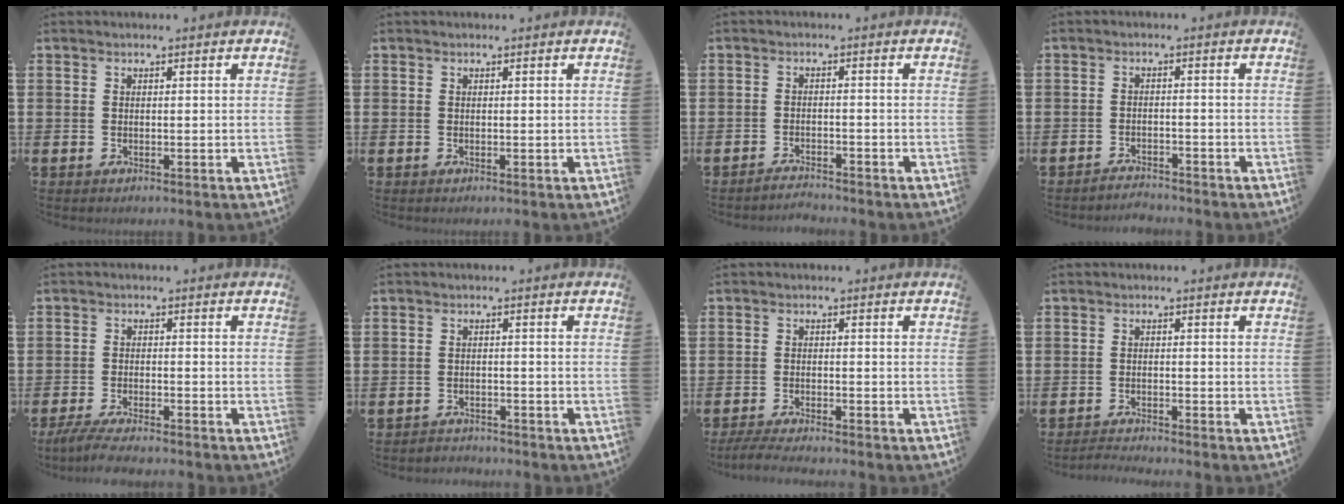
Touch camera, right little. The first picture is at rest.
{"total": 0.0}
{"total": 1.9, "force": [-1.9, -0.1, 0.0], "torque": [-0.005, 0.004, -0.039]}
{"total": 2.1, "force": [-2.1, 0.0, -0.2], "torque": [-0.004, 0.004, -0.047]}
{"total": 3.1, "force": [-2.8, 0.1, 1.3], "torque": [-0.035, -0.005, -0.058]}
{"total": 1.6, "force": [-1.6, 0.2, -0.2], "torque": [-0.003, 0.005, -0.037]}
{"total": 2.4, "force": [-2.2, 0.0, 0.9], "torque": [-0.014, 0.003, -0.043]}
{"total": 1.5, "force": [-1.4, -0.2, 0.1], "torque": [-0.004, 0.002, -0.029]}